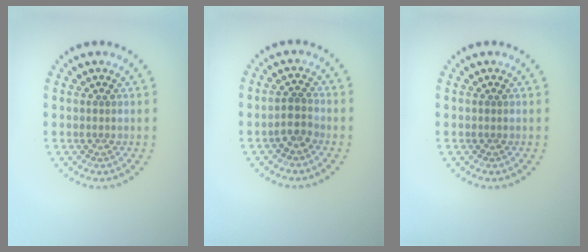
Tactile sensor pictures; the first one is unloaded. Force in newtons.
{"total": 1.8, "press": 1.4, "slide": 1.1}
{"total": 0.0}